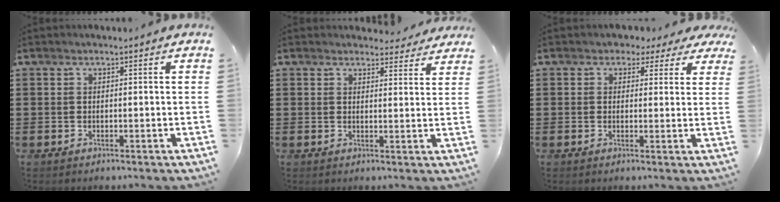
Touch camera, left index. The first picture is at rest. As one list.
[{"total": 3.0, "force": [2.9, 0.8, 0.5], "torque": [-0.003, -0.015, 0.051]}, {"total": 2.1, "force": [1.2, 1.6, 0.7], "torque": [-0.016, 0.005, 0.018]}]